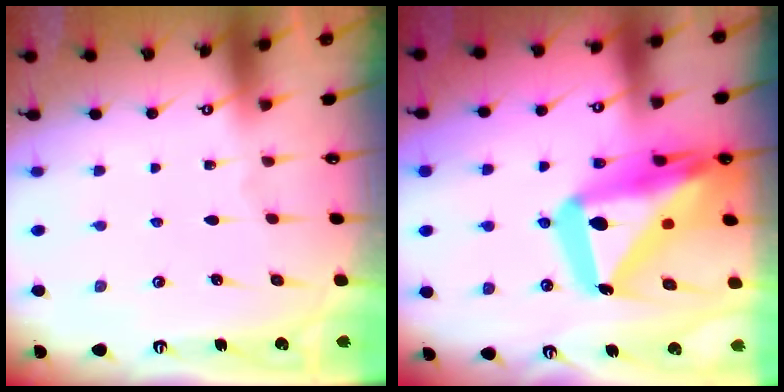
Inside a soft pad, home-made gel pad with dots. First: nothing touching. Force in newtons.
{"total": 26.5, "press": 26.3, "slide": 2.7}